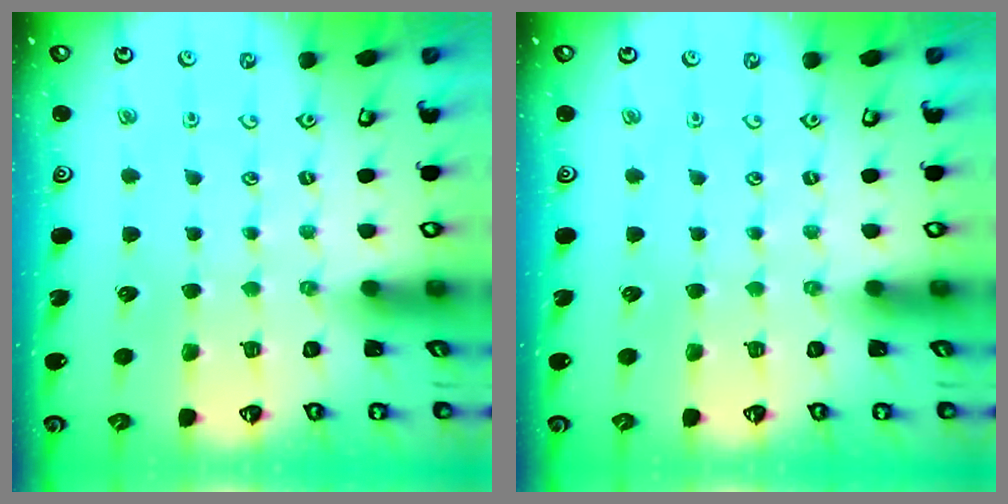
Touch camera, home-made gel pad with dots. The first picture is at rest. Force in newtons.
{"total": 0.0}